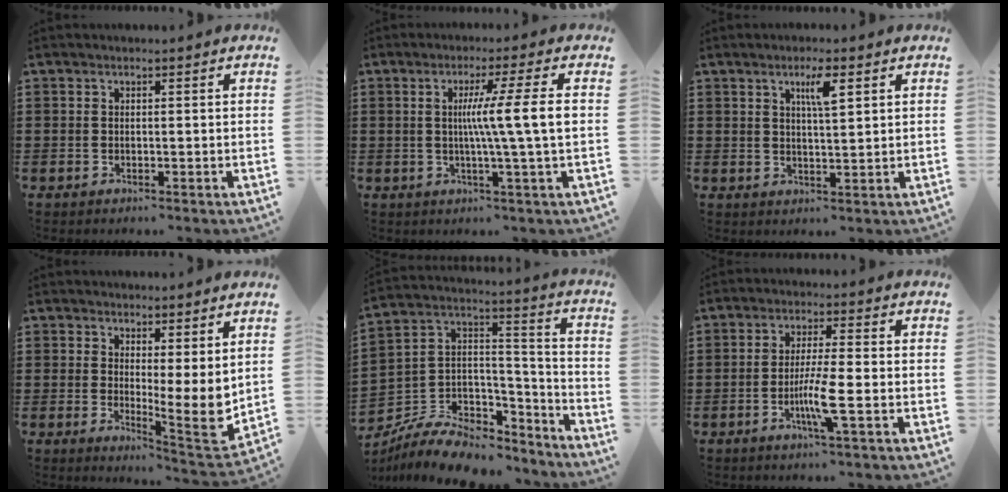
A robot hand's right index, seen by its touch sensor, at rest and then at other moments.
{"total": 8.7, "force": [0.5, -0.7, 8.7], "torque": [-0.158, -0.004, 0.000]}
{"total": 4.0, "force": [1.9, 0.7, 3.4], "torque": [-0.064, 0.004, 0.028]}
{"total": 6.4, "force": [3.0, 1.7, 5.4], "torque": [-0.066, -0.041, 0.055]}
{"total": 8.1, "force": [-6.5, 4.0, 2.6], "torque": [-0.058, 0.011, -0.124]}
{"total": 6.1, "force": [-1.9, -0.1, 5.8], "torque": [-0.112, -0.017, -0.037]}